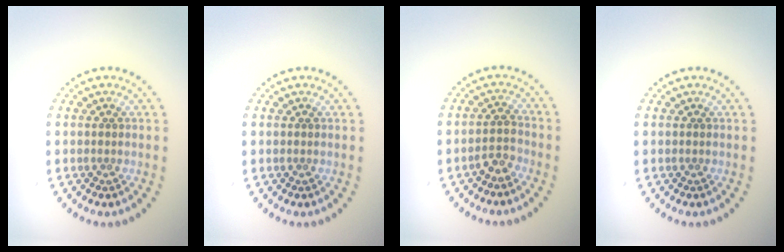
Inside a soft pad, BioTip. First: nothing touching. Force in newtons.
{"total": 0.0}
{"total": 1.6, "press": 1.4, "slide": 0.9}
{"total": 0.0}